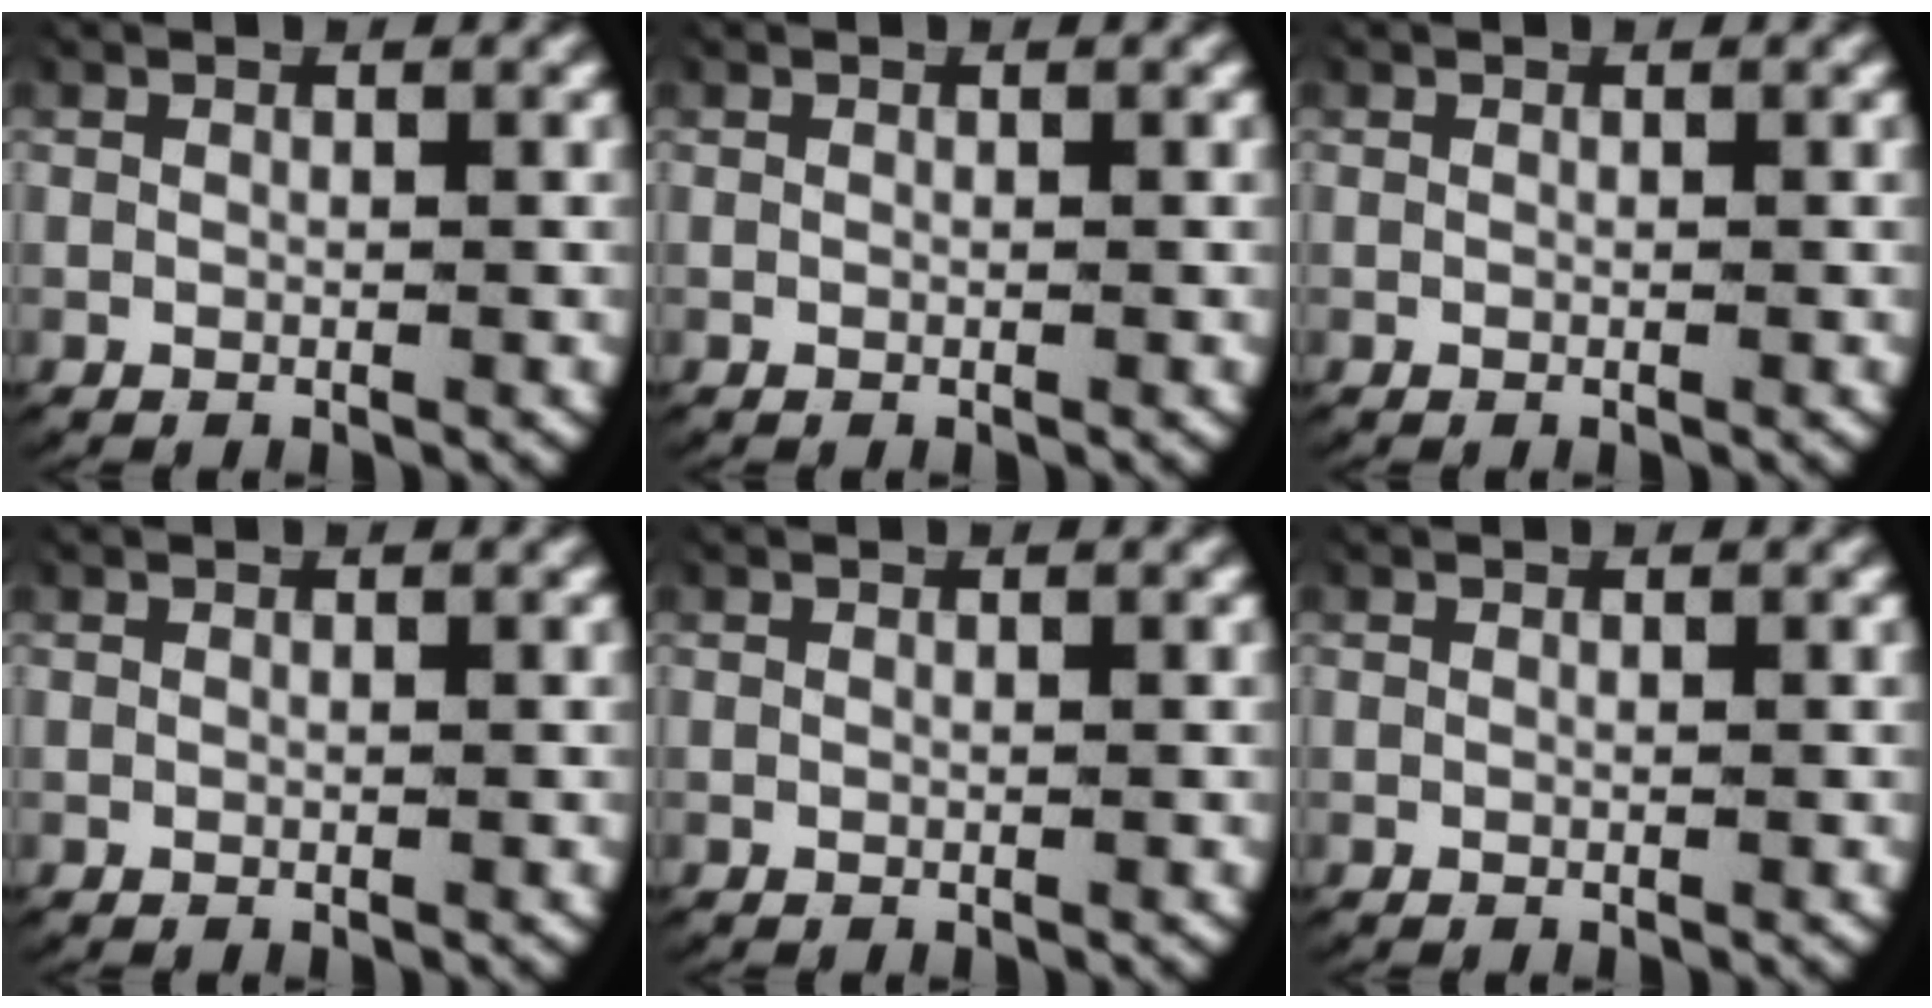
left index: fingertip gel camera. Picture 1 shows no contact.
{"total": 0.0}
{"total": 0.0}
{"total": 0.0}
{"total": 0.0}
{"total": 0.0}